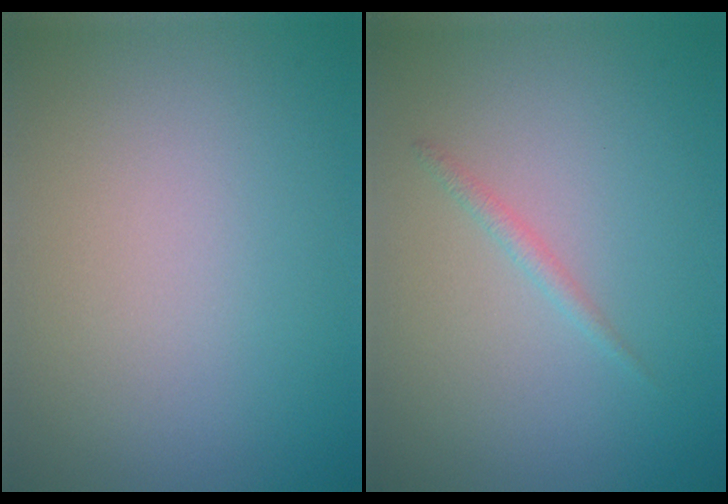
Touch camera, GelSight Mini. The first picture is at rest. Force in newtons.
{"total": 0.9, "press": 0.9, "slide": 0.1}